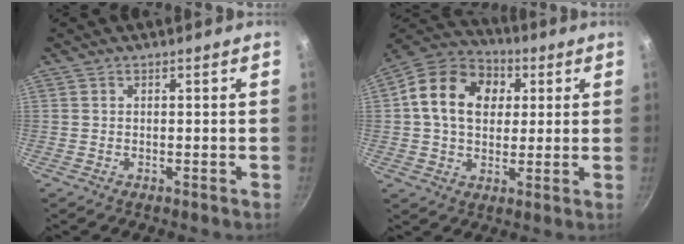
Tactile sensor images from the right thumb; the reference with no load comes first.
{"total": 16.1, "force": [3.5, 12.3, 9.8], "torque": [-0.153, 0.020, 0.043]}